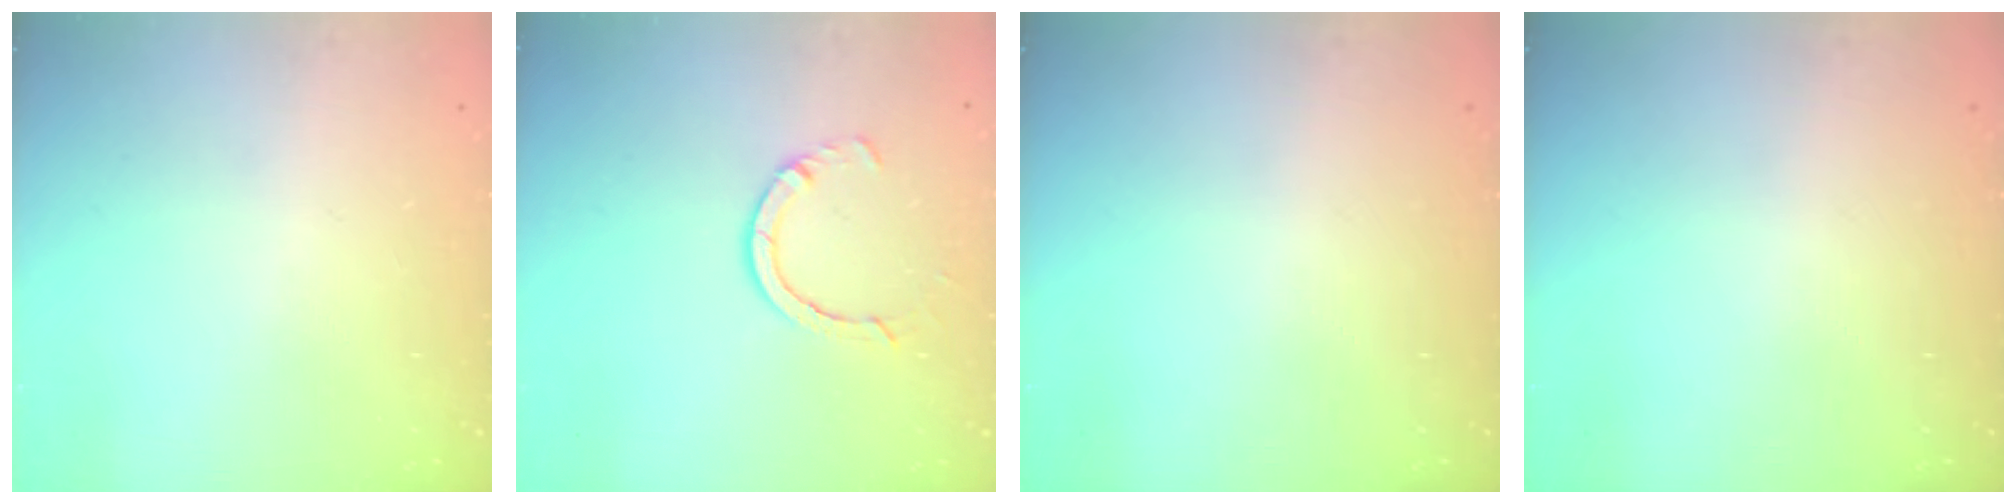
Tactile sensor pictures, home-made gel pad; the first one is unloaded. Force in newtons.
{"total": 5.8, "press": 5.8, "slide": 0.6}
{"total": 0.0}
{"total": 0.0}